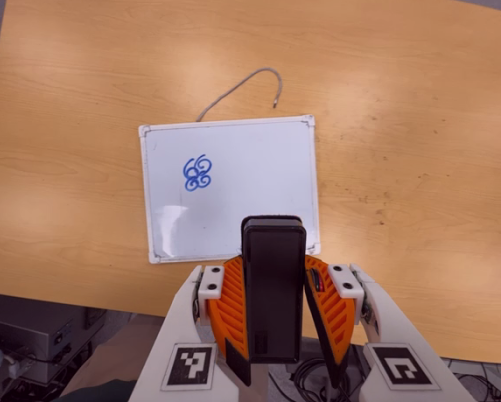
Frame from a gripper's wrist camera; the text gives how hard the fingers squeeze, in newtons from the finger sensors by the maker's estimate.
{"total": 6.1, "left": 5.0, "right": 7.2}